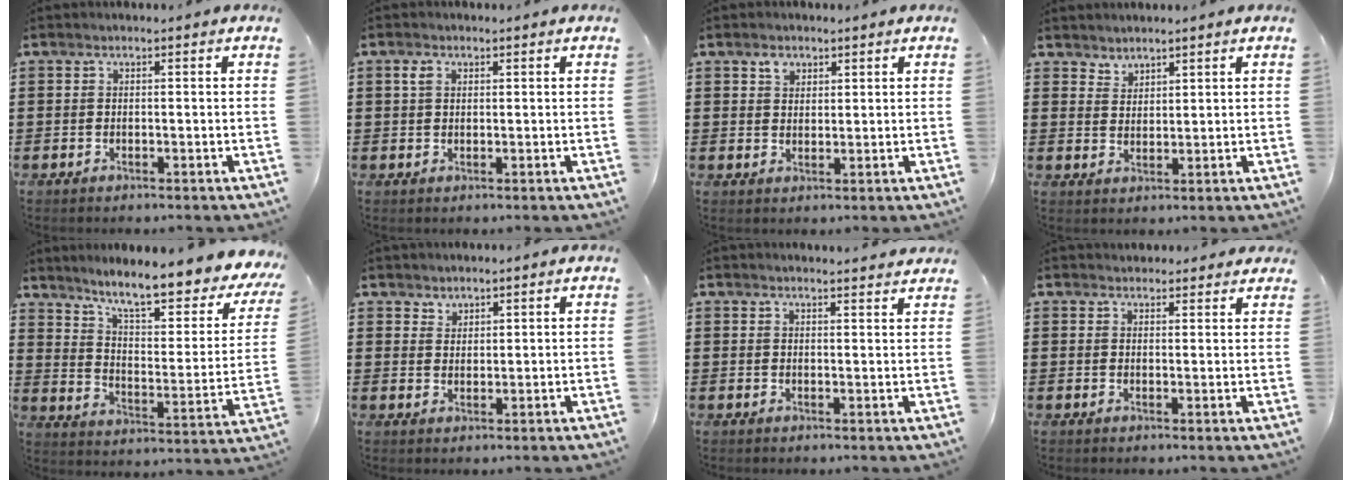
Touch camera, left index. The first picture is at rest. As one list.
[{"total": 1.9, "force": [0.7, 1.3, 1.2], "torque": [-0.028, 0.008, 0.013]}, {"total": 2.2, "force": [1.5, 1.4, 0.9], "torque": [-0.014, 0.001, 0.027]}, {"total": 2.3, "force": [2.2, 0.7, -0.3], "torque": [0.000, -0.001, 0.043]}, {"total": 10.6, "force": [8.3, 0.8, 6.5], "torque": [-0.131, -0.059, 0.133]}, {"total": 2.1, "force": [1.9, 0.9, -0.1], "torque": [-0.002, 0.003, 0.037]}, {"total": 2.1, "force": [2.0, -0.1, 0.3], "torque": [-0.010, -0.003, 0.040]}, {"total": 2.2, "force": [2.1, 0.5, 0.0], "torque": [0.002, -0.004, 0.039]}]